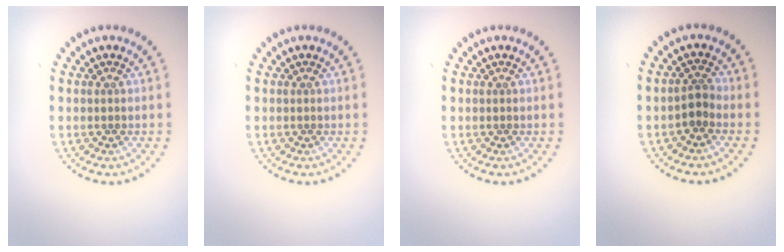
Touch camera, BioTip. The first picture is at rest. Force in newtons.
{"total": 0.0}
{"total": 0.0}
{"total": 1.6, "press": 1.3, "slide": 0.9}